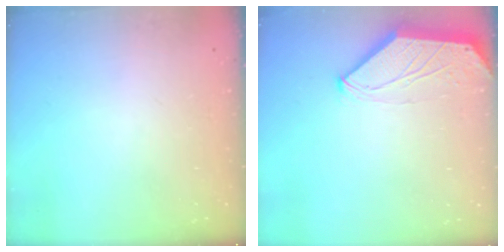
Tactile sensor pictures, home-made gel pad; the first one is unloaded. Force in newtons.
{"total": 0.0}